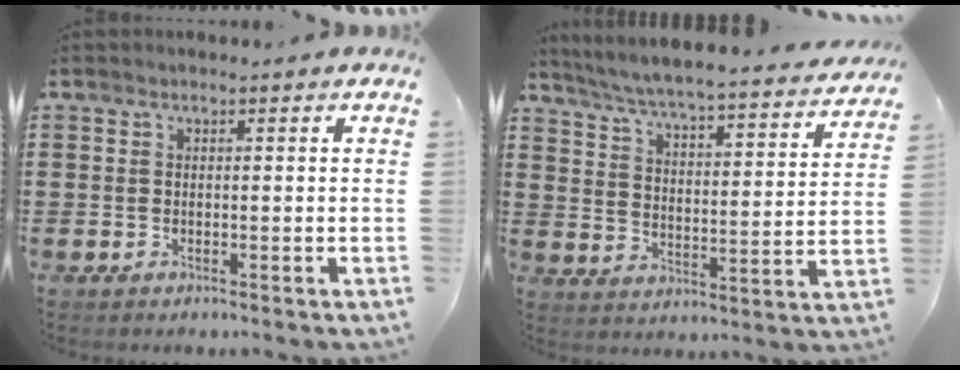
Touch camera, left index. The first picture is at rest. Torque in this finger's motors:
{"motor_torque": [1.07, -1.07, 0.29, 0.12]}